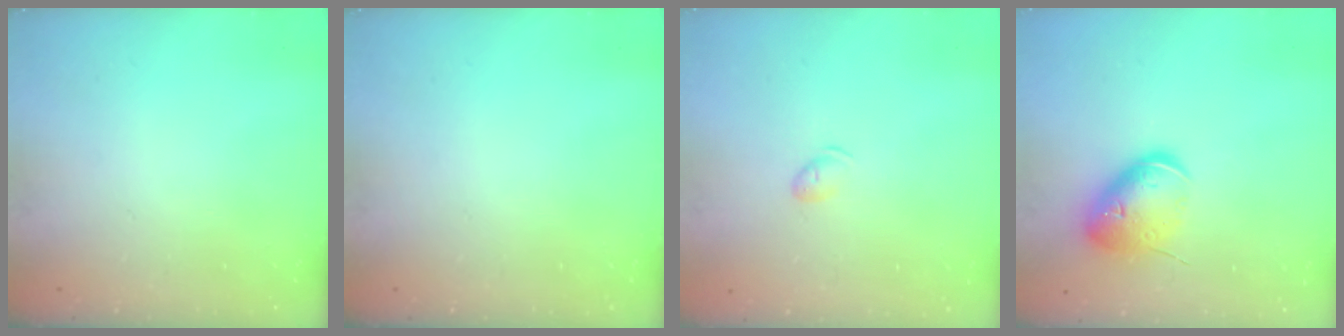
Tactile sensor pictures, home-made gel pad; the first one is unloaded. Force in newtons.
{"total": 0.0}
{"total": 5.1, "press": 5.0, "slide": 1.0}
{"total": 15.1, "press": 14.9, "slide": 2.1}